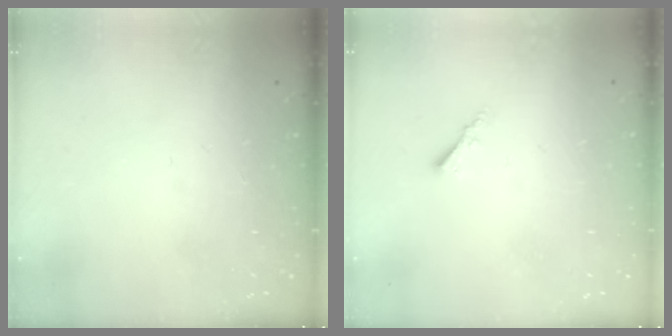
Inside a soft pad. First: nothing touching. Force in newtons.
{"total": 1.7, "press": 1.6, "slide": 0.4}